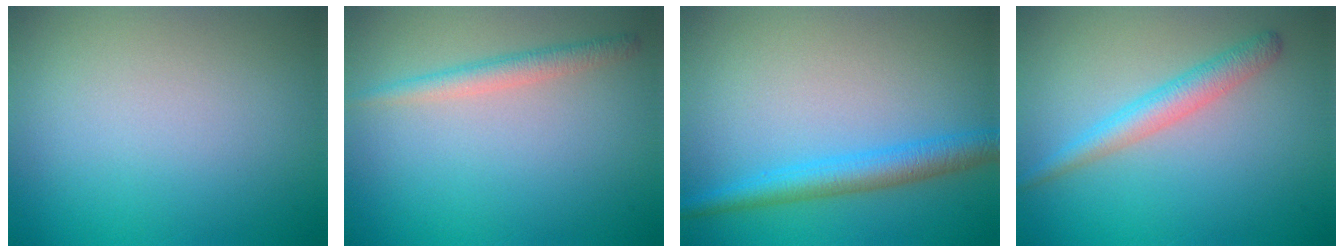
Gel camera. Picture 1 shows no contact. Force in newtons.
{"total": 2.0, "press": 2.0, "slide": 0.1}
{"total": 3.6, "press": 3.6, "slide": 0.1}
{"total": 2.8, "press": 2.8, "slide": 0.0}